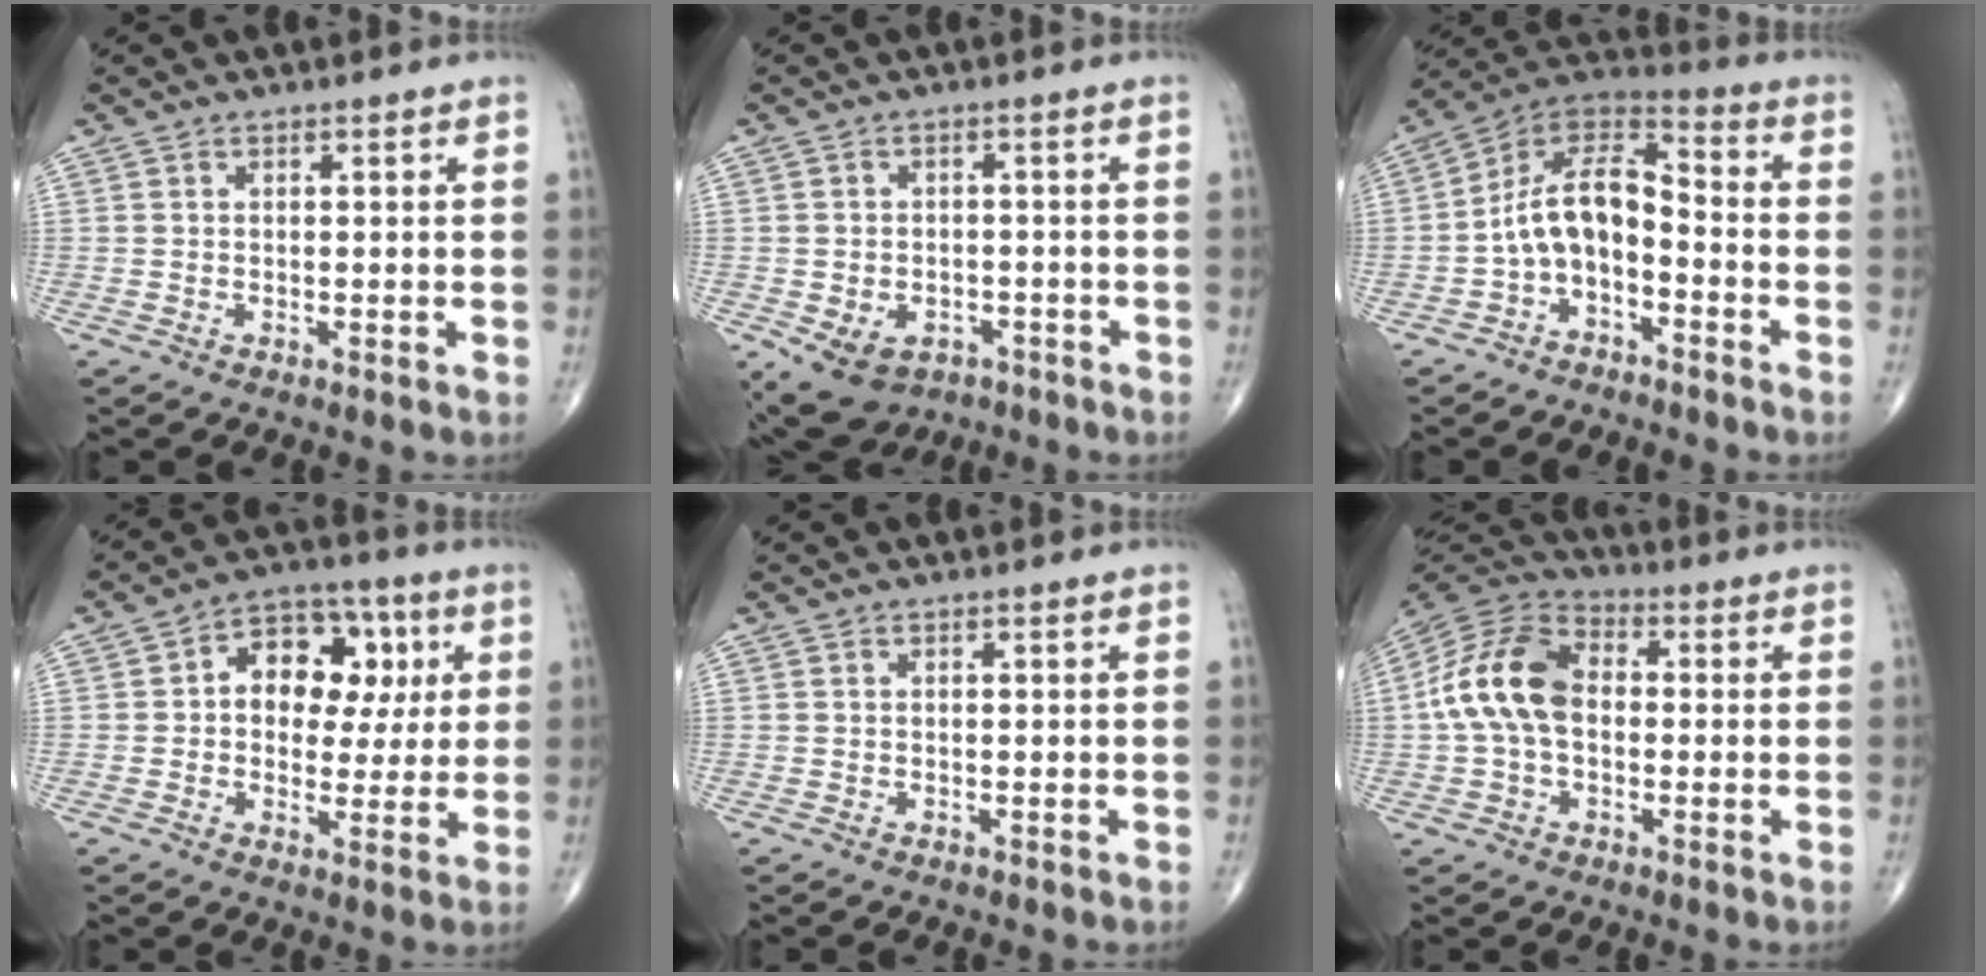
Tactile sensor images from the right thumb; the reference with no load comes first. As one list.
[{"total": 9.8, "force": [-4.8, 7.2, 4.6], "torque": [-0.074, 0.024, -0.060]}, {"total": 11.1, "force": [-3.4, 6.4, 8.5], "torque": [-0.141, 0.076, -0.073]}, {"total": 13.2, "force": [2.5, 9.3, 9.1], "torque": [-0.076, 0.017, 0.029]}, {"total": 0.0}, {"total": 13.9, "force": [0.0, 9.3, 10.4], "torque": [-0.199, 0.036, -0.011]}]